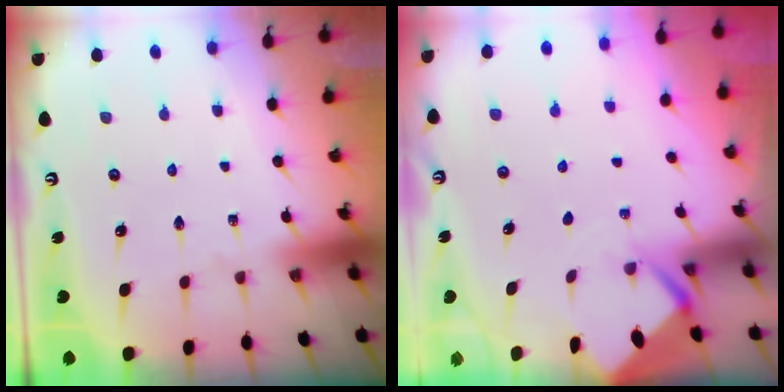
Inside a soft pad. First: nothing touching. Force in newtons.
{"total": 2.8, "press": 2.8, "slide": 0.2}